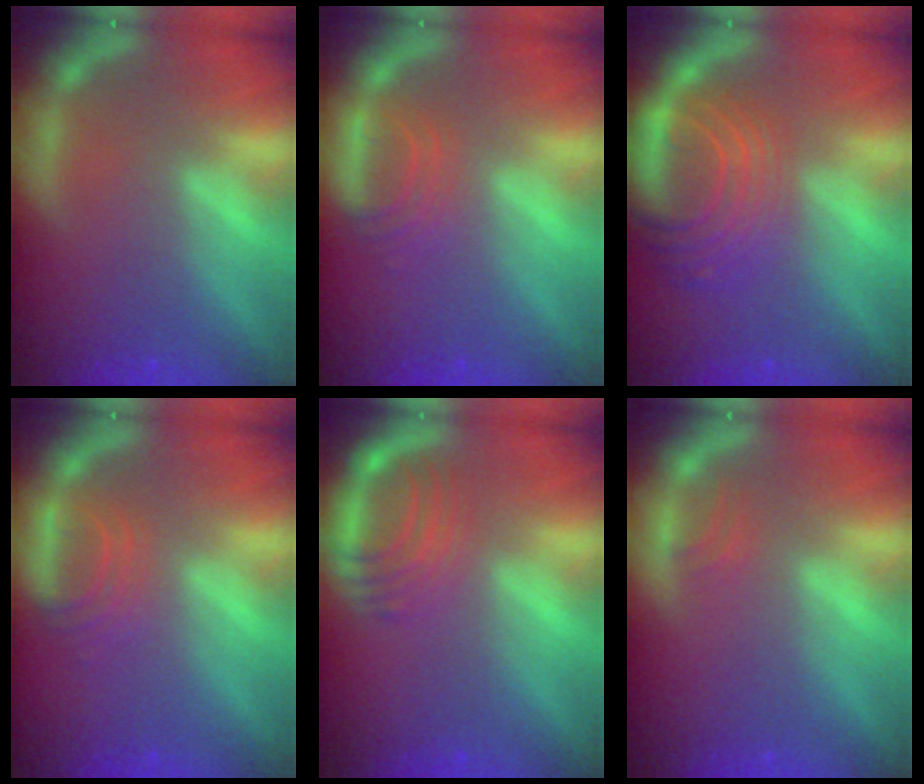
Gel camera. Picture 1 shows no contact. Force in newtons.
{"total": 2.9}
{"total": 9.5}
{"total": 2.9}
{"total": 5.0}
{"total": 0.9}